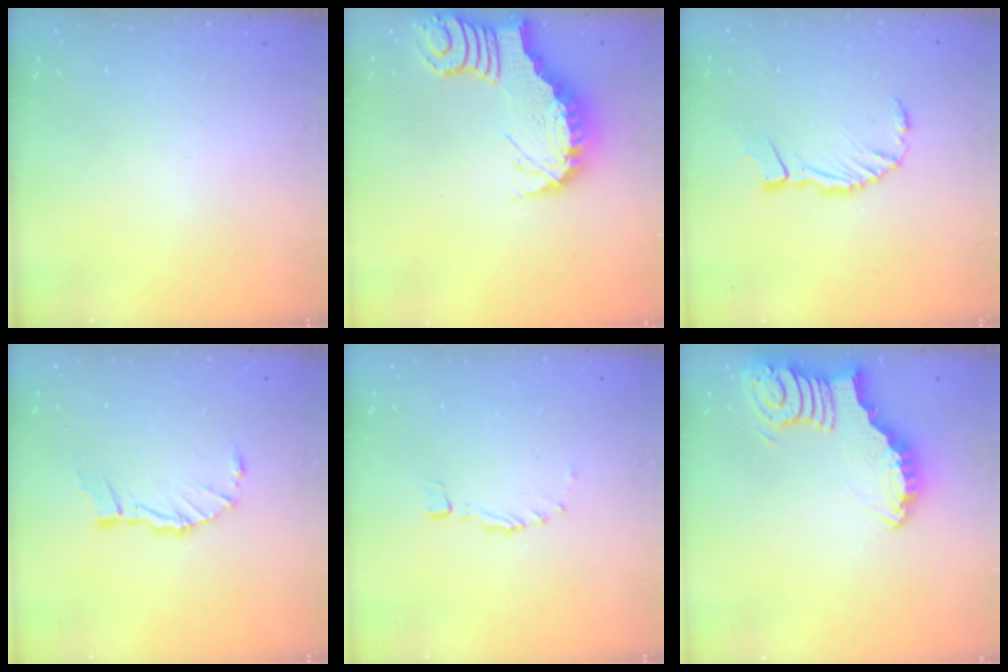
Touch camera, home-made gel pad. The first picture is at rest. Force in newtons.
{"total": 3.5, "press": 3.4, "slide": 0.5}
{"total": 5.2, "press": 5.2, "slide": 0.2}
{"total": 5.7, "press": 5.7, "slide": 0.1}
{"total": 0.0}
{"total": 6.5, "press": 6.4, "slide": 0.9}